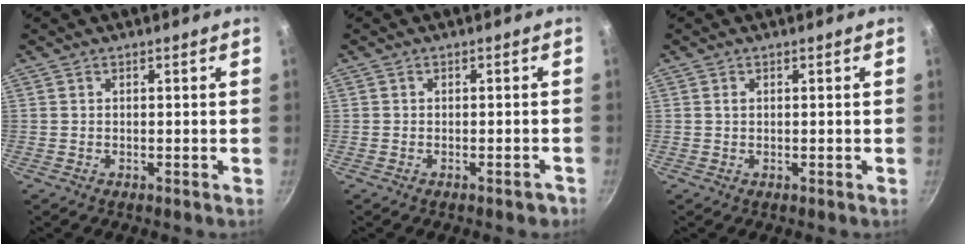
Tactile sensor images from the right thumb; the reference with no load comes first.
{"total": 2.0, "force": [-1.4, 0.9, 1.2], "torque": [-0.008, 0.022, -0.007]}
{"total": 0.6, "force": [0.2, 0.5, 0.4], "torque": [-0.007, 0.002, 0.003]}